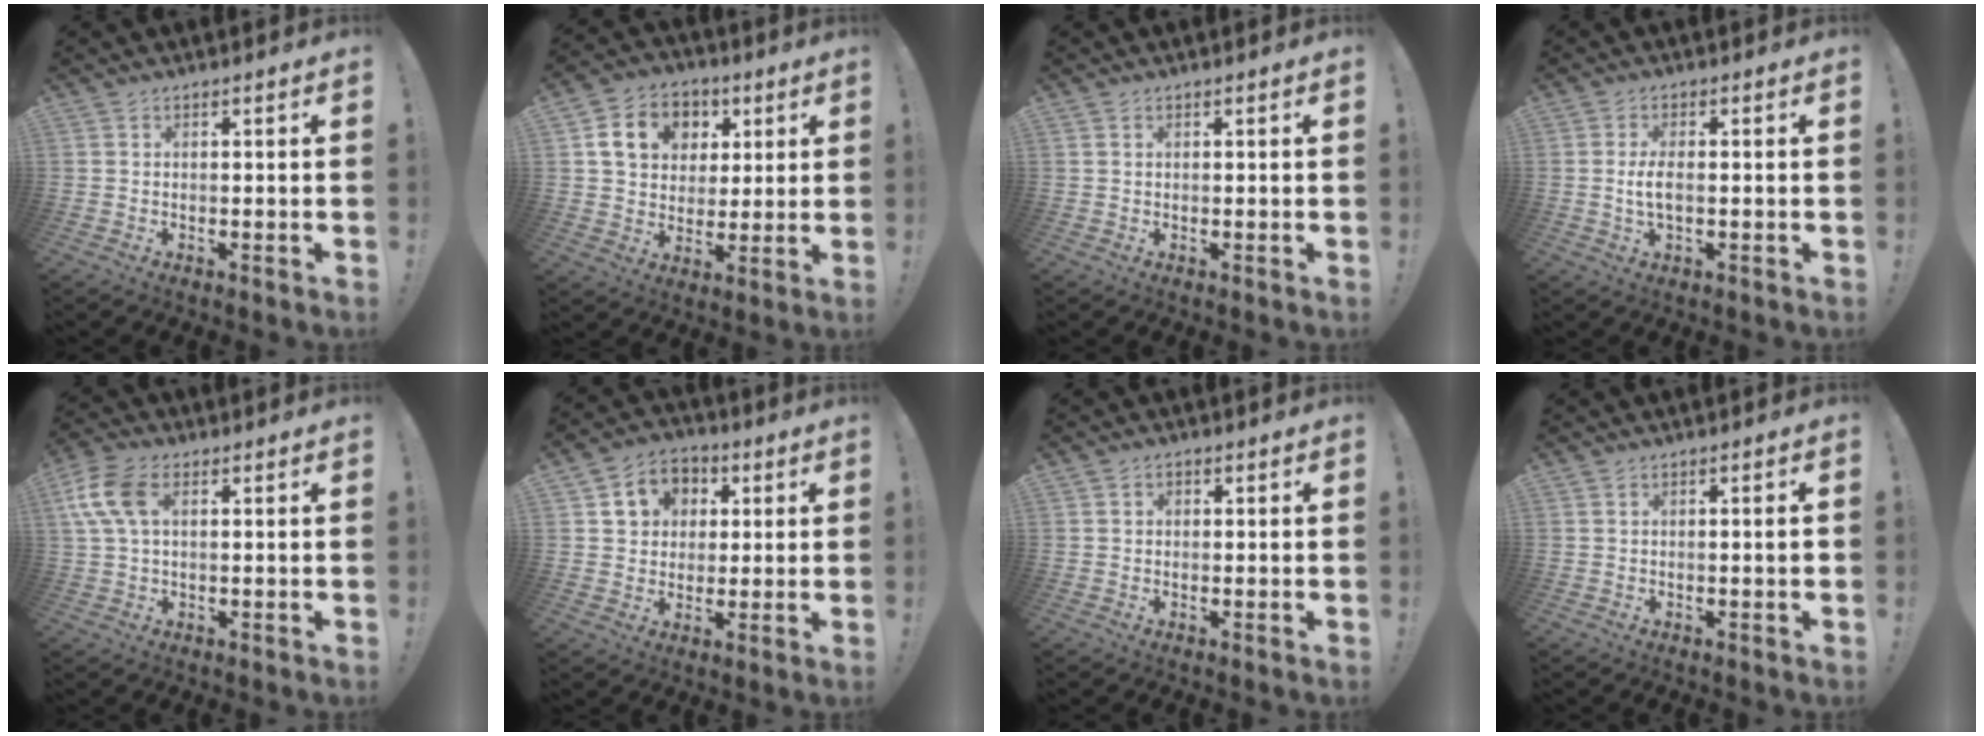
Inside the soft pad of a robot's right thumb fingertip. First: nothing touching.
{"total": 13.5, "force": [4.6, 11.0, 6.4], "torque": [-0.091, -0.007, 0.093]}
{"total": 0.7, "force": [0.4, 0.4, 0.4], "torque": [-0.009, 0.002, 0.007]}
{"total": 4.5, "force": [-0.4, 1.6, 4.2], "torque": [-0.080, -0.004, -0.011]}
{"total": 10.3, "force": [2.8, 6.2, 7.8], "torque": [-0.170, 0.008, 0.055]}
{"total": 9.6, "force": [3.0, 8.6, 3.2], "torque": [-0.046, -0.007, 0.062]}
{"total": 1.1, "force": [0.0, 1.0, 0.4], "torque": [0.000, 0.001, -0.001]}
{"total": 1.5, "force": [0.1, -0.1, 1.5], "torque": [-0.023, -0.001, 0.000]}